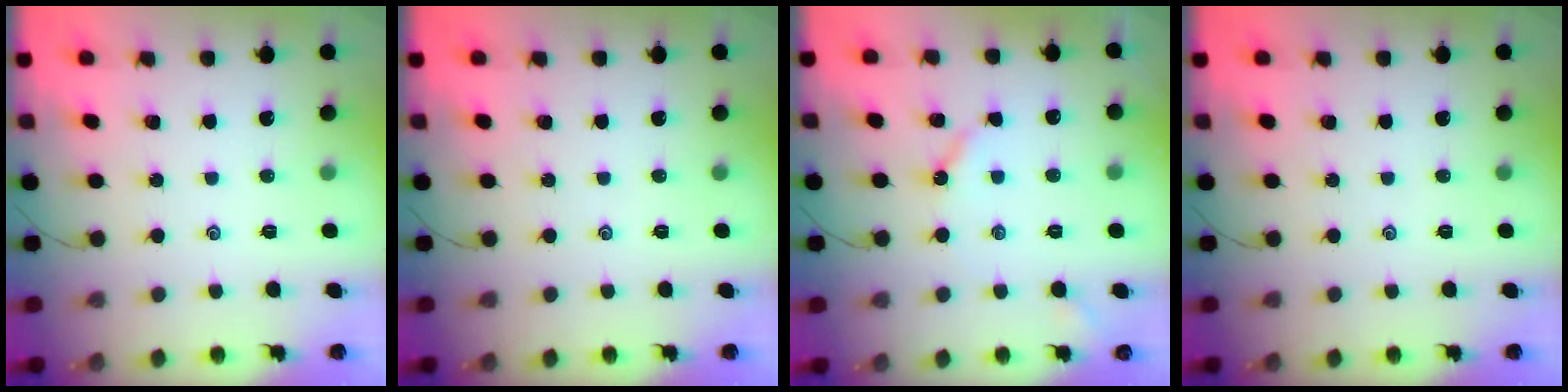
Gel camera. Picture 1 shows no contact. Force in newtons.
{"total": 0.0}
{"total": 3.9, "press": 3.9, "slide": 0.4}
{"total": 0.0}